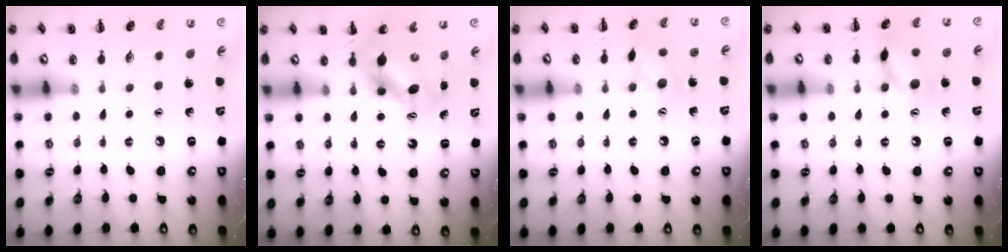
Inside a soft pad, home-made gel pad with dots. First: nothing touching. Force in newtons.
{"total": 7.1, "press": 7.0, "slide": 1.4}
{"total": 8.6, "press": 8.5, "slide": 0.8}
{"total": 11.5, "press": 11.5, "slide": 0.7}